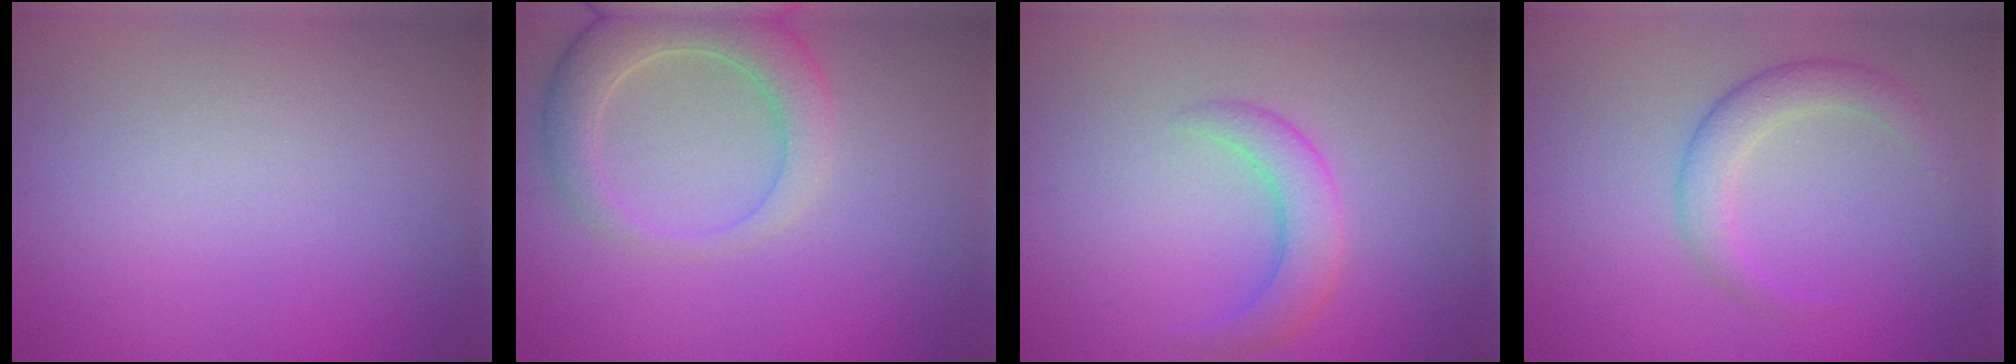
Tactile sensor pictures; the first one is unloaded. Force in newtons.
{"total": 4.8, "press": 4.8, "slide": 0.5}
{"total": 2.9, "press": 2.9, "slide": 0.1}
{"total": 2.8, "press": 2.8, "slide": 0.1}